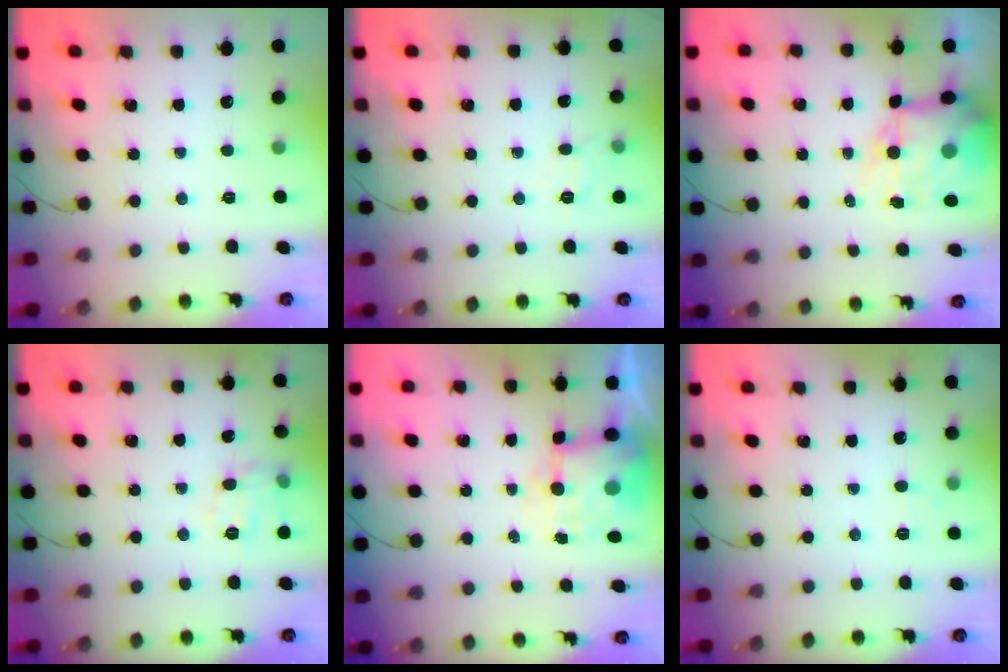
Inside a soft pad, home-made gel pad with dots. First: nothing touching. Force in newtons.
{"total": 7.1, "press": 6.9, "slide": 1.5}
{"total": 12.2, "press": 11.9, "slide": 2.8}
{"total": 7.2, "press": 7.1, "slide": 1.1}
{"total": 7.1, "press": 6.9, "slide": 1.3}
{"total": 4.1, "press": 4.0, "slide": 0.9}